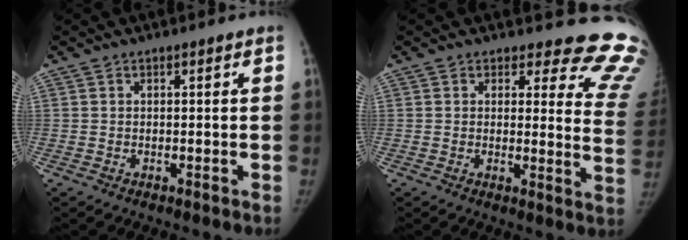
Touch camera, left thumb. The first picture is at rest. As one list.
[{"total": 15.2, "force": [14.3, 4.8, 2.2], "torque": [0.035, -0.142, 0.117]}]